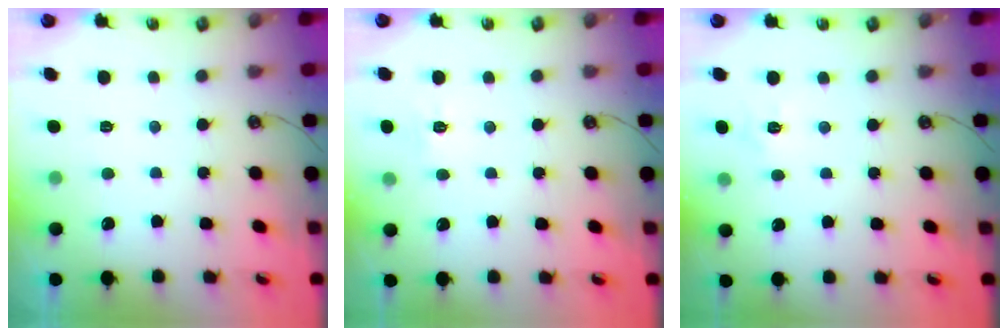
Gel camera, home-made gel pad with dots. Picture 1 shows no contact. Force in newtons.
{"total": 5.9, "press": 5.9, "slide": 0.7}
{"total": 5.7, "press": 5.6, "slide": 0.7}